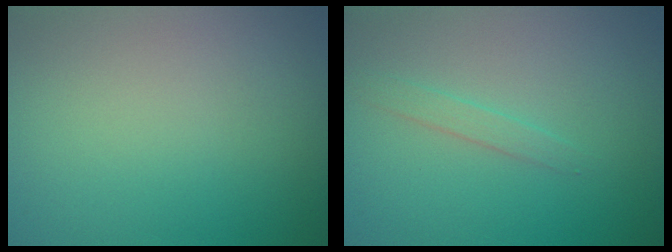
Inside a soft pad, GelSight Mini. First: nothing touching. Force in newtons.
{"total": 1.2, "press": 1.2, "slide": 0.1}